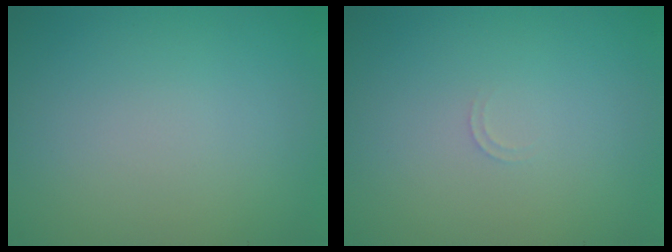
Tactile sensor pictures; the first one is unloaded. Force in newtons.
{"total": 0.6, "press": 0.6, "slide": 0.2}